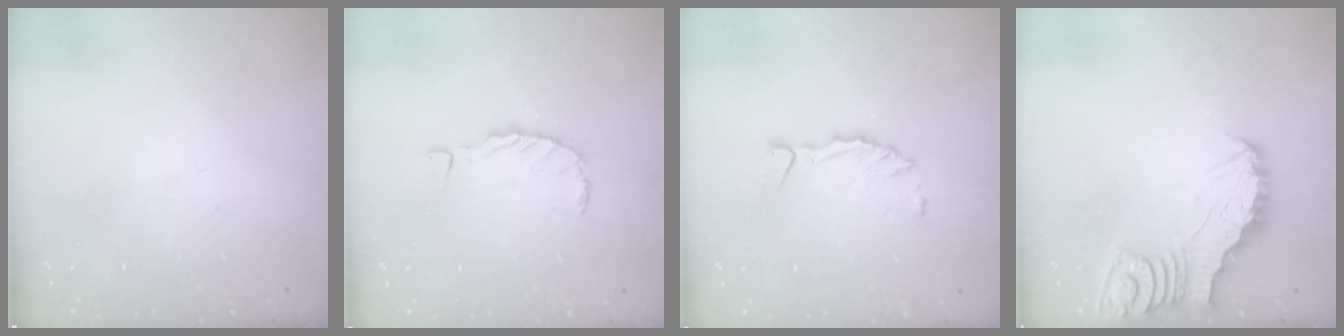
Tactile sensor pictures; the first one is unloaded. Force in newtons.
{"total": 0.0}
{"total": 3.3, "press": 3.3, "slide": 0.4}
{"total": 3.2, "press": 3.2, "slide": 0.3}